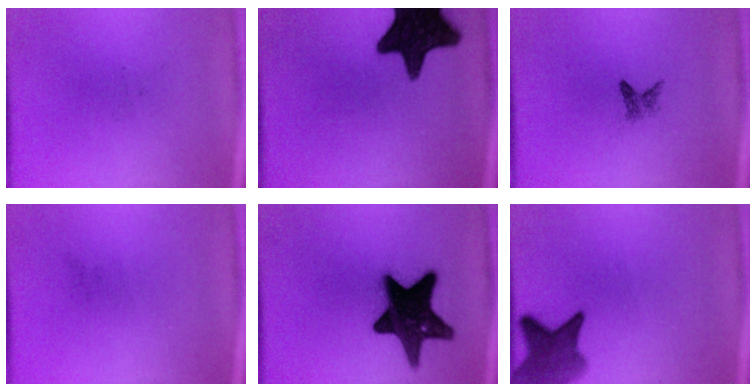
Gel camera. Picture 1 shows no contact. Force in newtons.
{"total": 15.9}
{"total": 1.4}
{"total": 0.0}
{"total": 16.2}
{"total": 6.6}